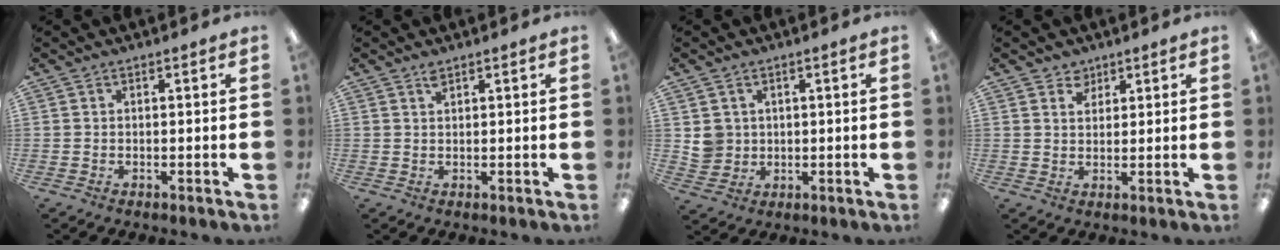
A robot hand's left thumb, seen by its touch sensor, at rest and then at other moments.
{"total": 1.4, "force": [1.2, 0.4, 0.7], "torque": [-0.016, 0.001, 0.022]}
{"total": 4.5, "force": [1.4, 4.2, 0.5], "torque": [-0.007, 0.005, 0.026]}
{"total": 3.4, "force": [2.5, 2.2, 0.3], "torque": [0.001, -0.008, 0.045]}